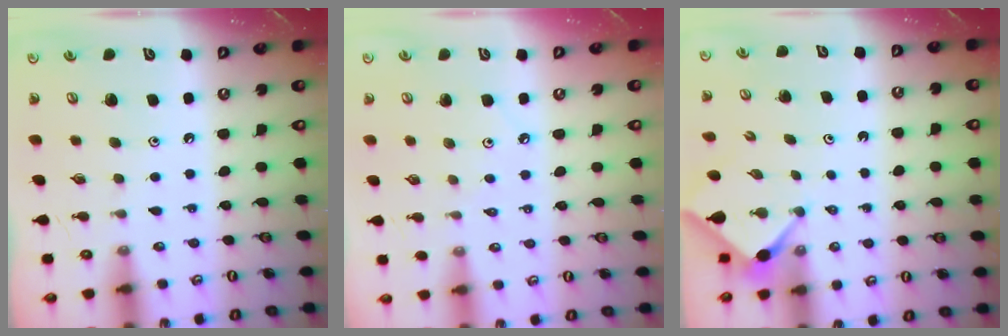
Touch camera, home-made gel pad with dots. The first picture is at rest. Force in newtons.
{"total": 2.2, "press": 2.1, "slide": 0.4}
{"total": 3.0, "press": 3.0, "slide": 0.3}